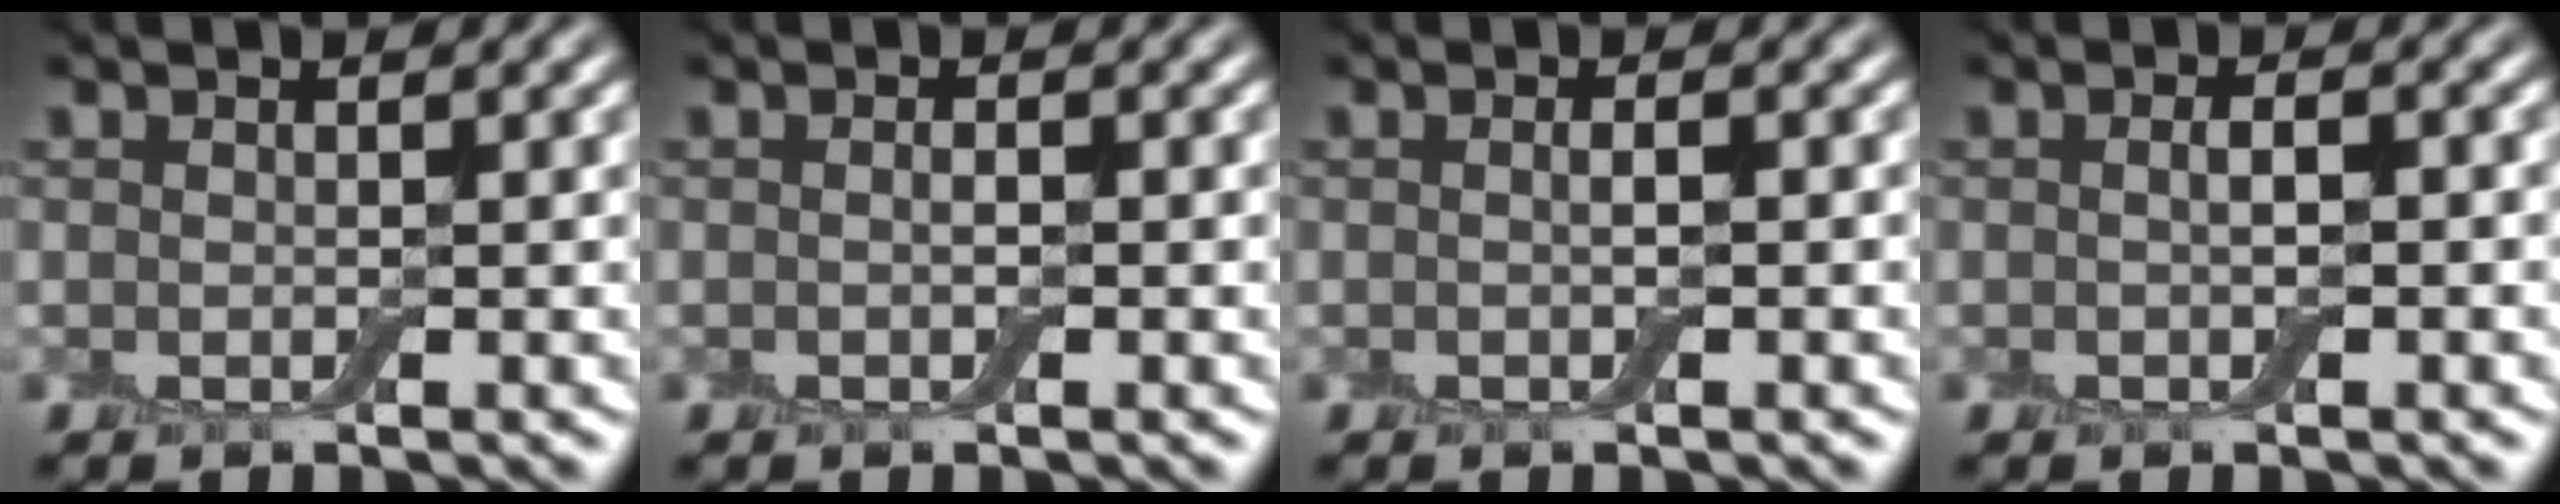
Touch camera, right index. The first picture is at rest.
{"total": 0.8, "force": [-0.1, 0.2, 0.7], "torque": [-0.015, 0.000, -0.002]}
{"total": 1.0, "force": [0.0, 0.2, 1.0], "torque": [-0.012, -0.006, -0.001]}
{"total": 1.7, "force": [0.2, 0.6, 1.6], "torque": [-0.010, -0.004, -0.008]}